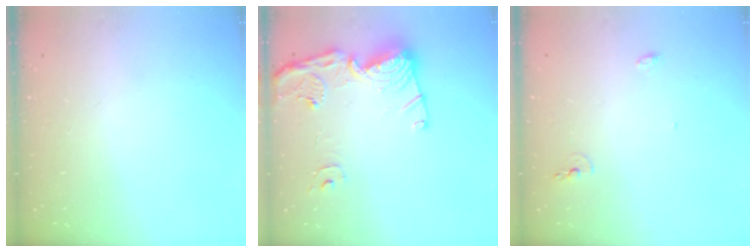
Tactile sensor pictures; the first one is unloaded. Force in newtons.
{"total": 16.3, "press": 16.2, "slide": 1.5}
{"total": 4.3, "press": 4.2, "slide": 0.9}